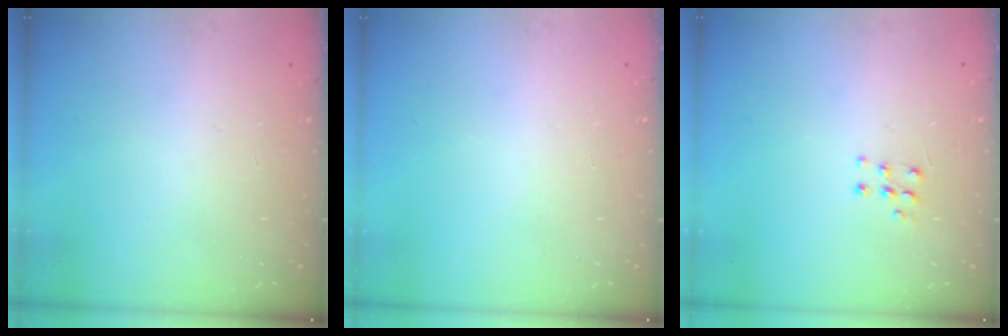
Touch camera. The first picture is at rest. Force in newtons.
{"total": 0.0}
{"total": 3.3, "press": 3.3, "slide": 0.5}